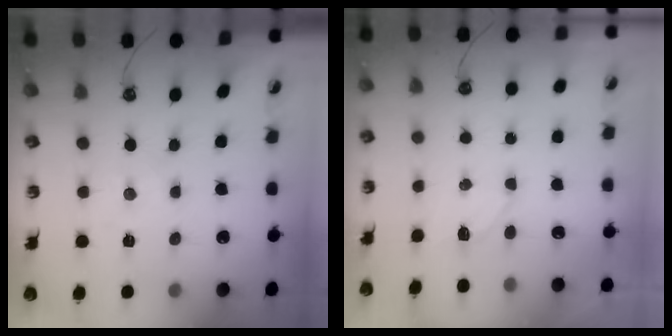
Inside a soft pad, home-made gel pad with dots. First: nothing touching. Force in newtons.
{"total": 2.9, "press": 2.9, "slide": 0.7}